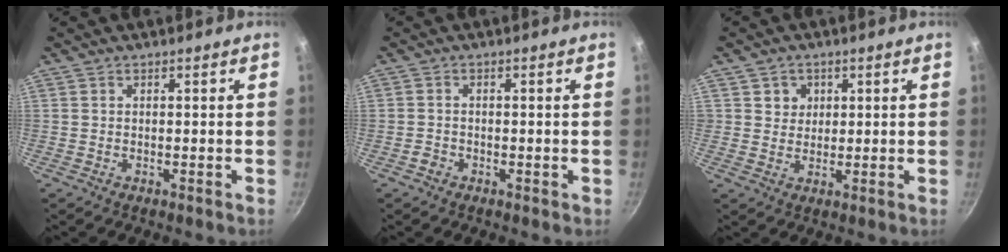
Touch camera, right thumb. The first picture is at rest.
{"total": 1.5, "force": [-0.9, 1.2, 0.4], "torque": [-0.005, 0.007, -0.014]}
{"total": 3.8, "force": [1.3, 3.5, 0.6], "torque": [0.020, 0.002, 0.020]}